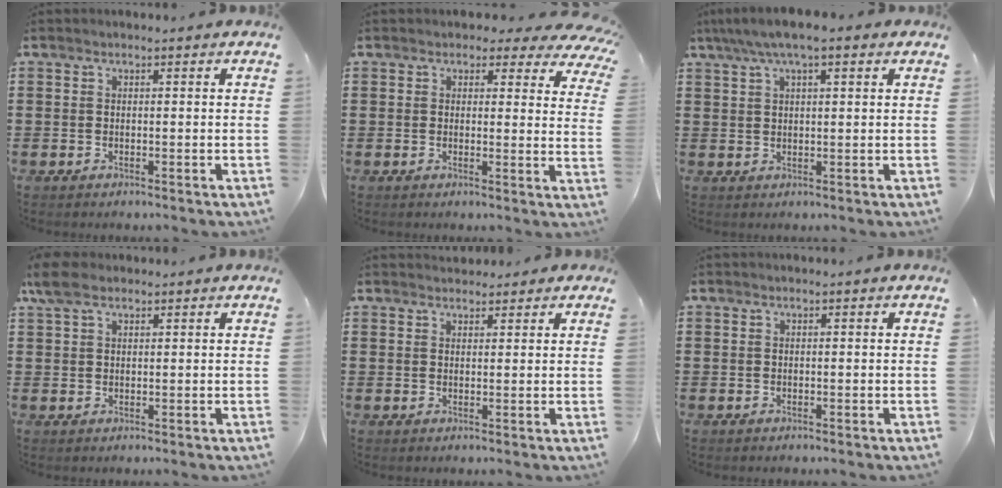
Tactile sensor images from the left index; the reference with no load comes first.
{"total": 3.0, "force": [2.3, 1.3, 1.2], "torque": [-0.021, -0.008, 0.038]}
{"total": 5.0, "force": [3.0, 1.1, 3.9], "torque": [-0.080, 0.007, 0.051]}
{"total": 4.3, "force": [2.3, 2.1, 3.0], "torque": [-0.078, 0.004, 0.039]}
{"total": 2.0, "force": [1.8, 0.7, 0.1], "torque": [0.002, 0.000, 0.034]}
{"total": 0.0}